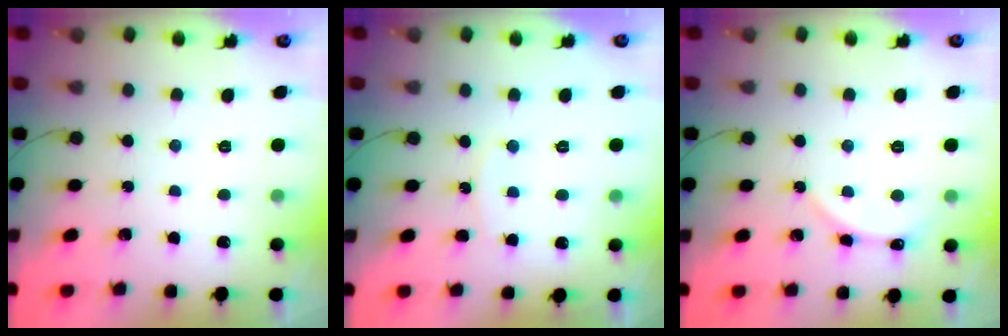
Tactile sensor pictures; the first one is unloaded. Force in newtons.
{"total": 7.4, "press": 7.4, "slide": 0.8}
{"total": 2.9, "press": 2.9, "slide": 0.3}